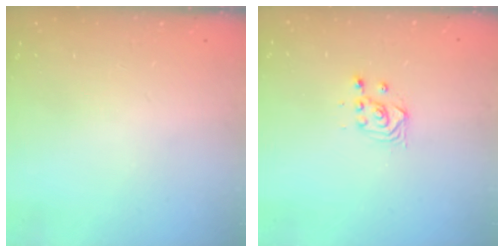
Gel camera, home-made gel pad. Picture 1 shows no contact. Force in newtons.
{"total": 3.3, "press": 3.2, "slide": 0.4}